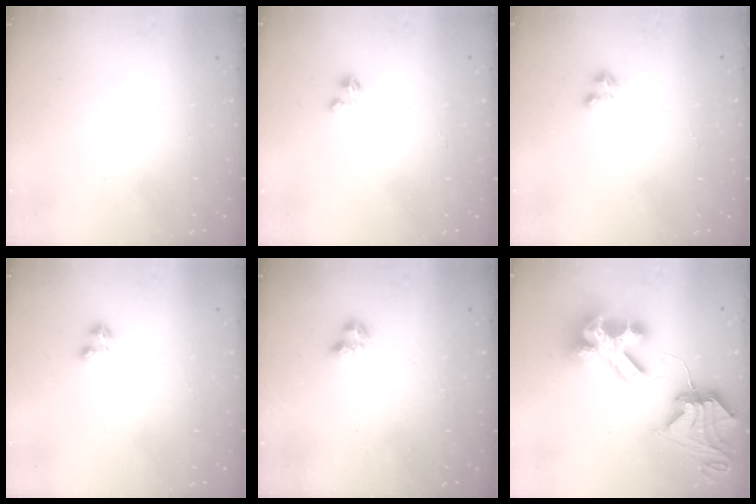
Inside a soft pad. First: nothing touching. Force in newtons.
{"total": 1.4, "press": 1.4, "slide": 0.2}
{"total": 2.2, "press": 2.2, "slide": 0.4}
{"total": 1.5, "press": 1.5, "slide": 0.3}
{"total": 2.3, "press": 2.2, "slide": 0.6}
{"total": 18.4, "press": 18.3, "slide": 2.4}